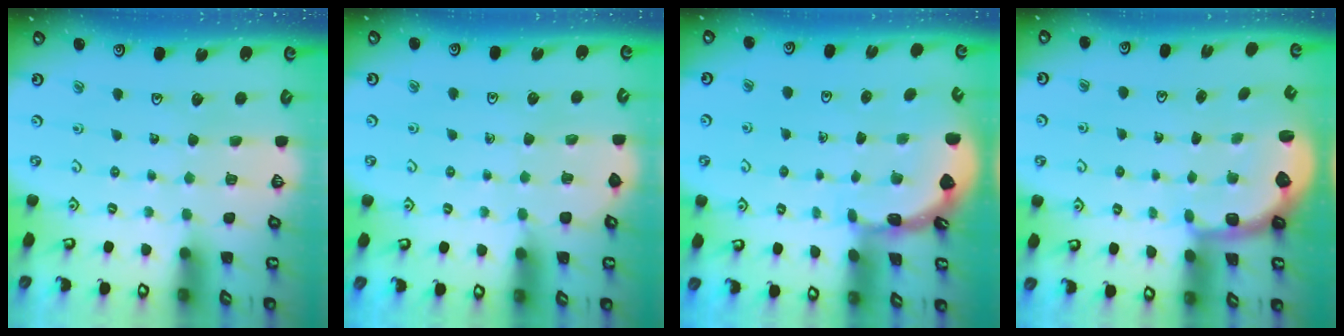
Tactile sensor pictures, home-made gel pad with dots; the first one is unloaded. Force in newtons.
{"total": 1.6, "press": 1.5, "slide": 0.3}
{"total": 1.7, "press": 1.7, "slide": 0.1}
{"total": 2.9, "press": 1.8, "slide": 2.2}